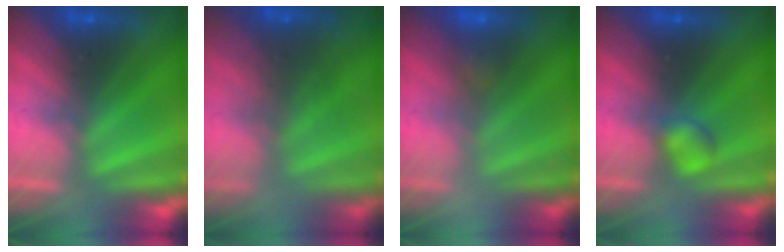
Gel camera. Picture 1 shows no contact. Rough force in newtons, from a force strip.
{"total": 7.3}
{"total": 2.2}
{"total": 2.2}